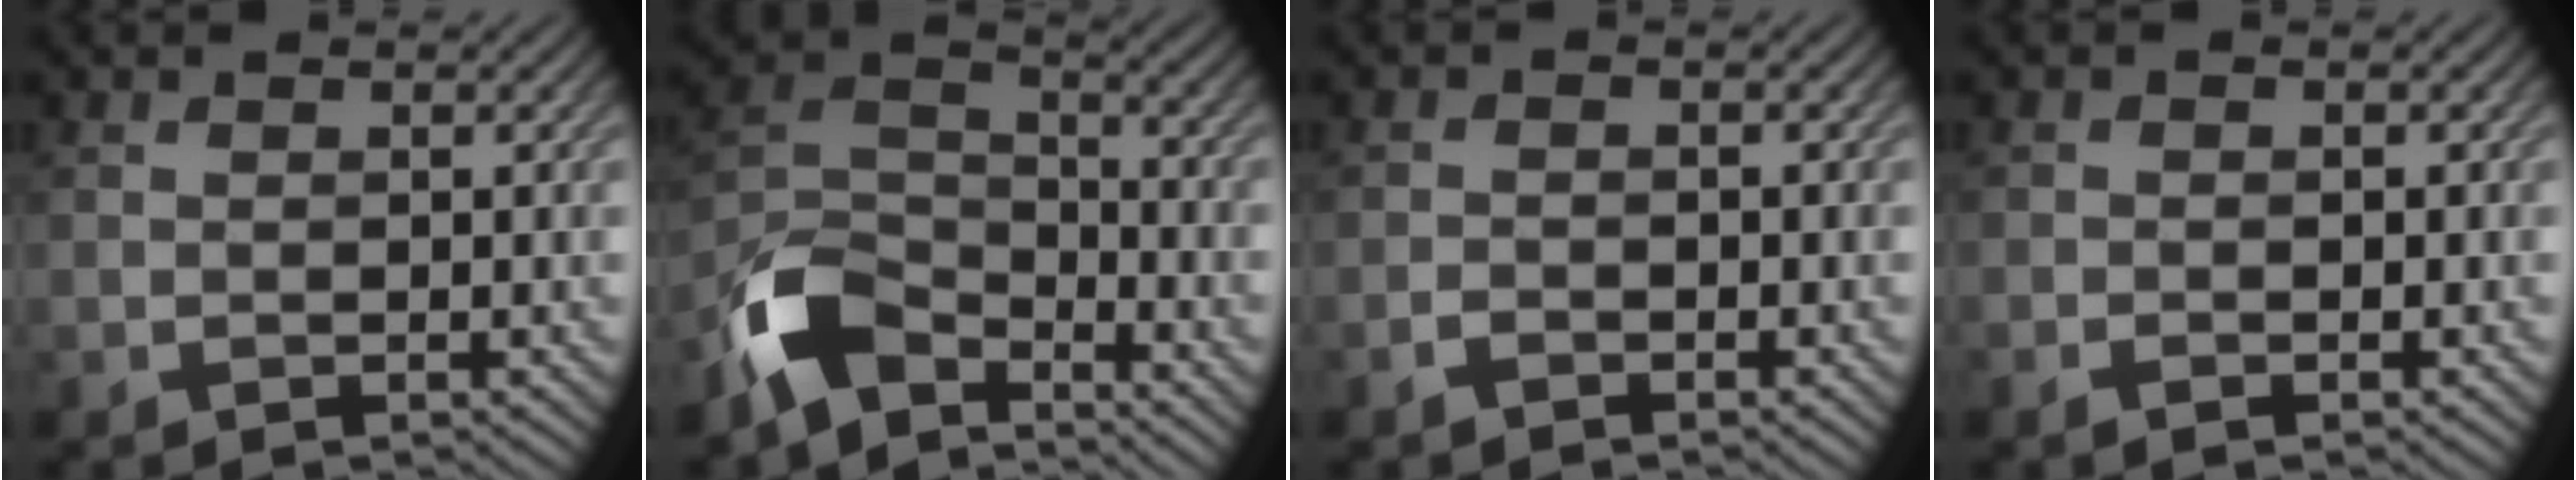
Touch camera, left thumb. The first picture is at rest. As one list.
[{"total": 9.0, "force": [-6.8, 3.7, 4.5], "torque": [-0.098, -0.001, -0.158]}, {"total": 1.3, "force": [-1.0, 0.4, 0.5], "torque": [-0.011, 0.001, -0.024]}, {"total": 1.1, "force": [-0.8, 0.5, 0.6], "torque": [-0.013, -0.003, -0.015]}]